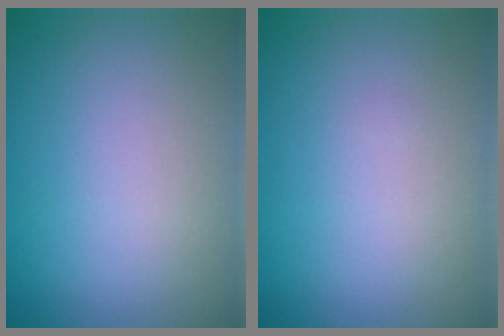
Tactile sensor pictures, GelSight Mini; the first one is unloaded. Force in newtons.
{"total": 0.0}